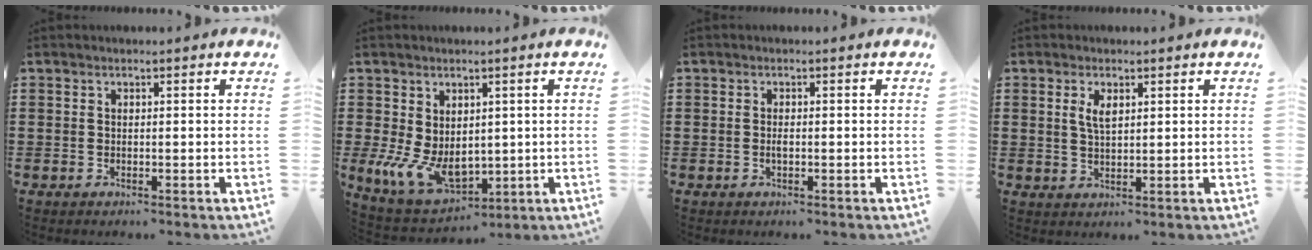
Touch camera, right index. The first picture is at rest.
{"total": 8.0, "force": [-0.4, 5.6, 5.7], "torque": [-0.134, 0.000, 0.000]}
{"total": 1.1, "force": [-0.2, 0.4, 1.1], "torque": [-0.021, -0.001, -0.004]}
{"total": 3.0, "force": [1.1, 1.2, 2.5], "torque": [-0.054, 0.005, 0.019]}